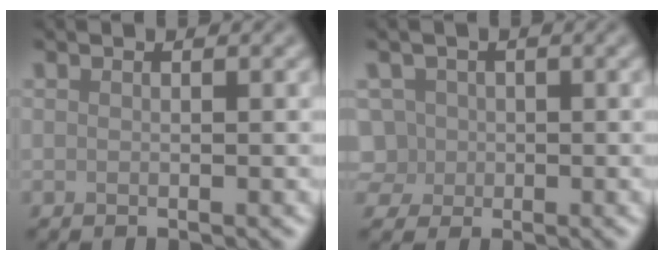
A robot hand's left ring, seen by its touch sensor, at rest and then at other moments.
{"total": 3.3, "force": [-0.7, 3.2, 0.6], "torque": [-0.009, 0.016, -0.010]}